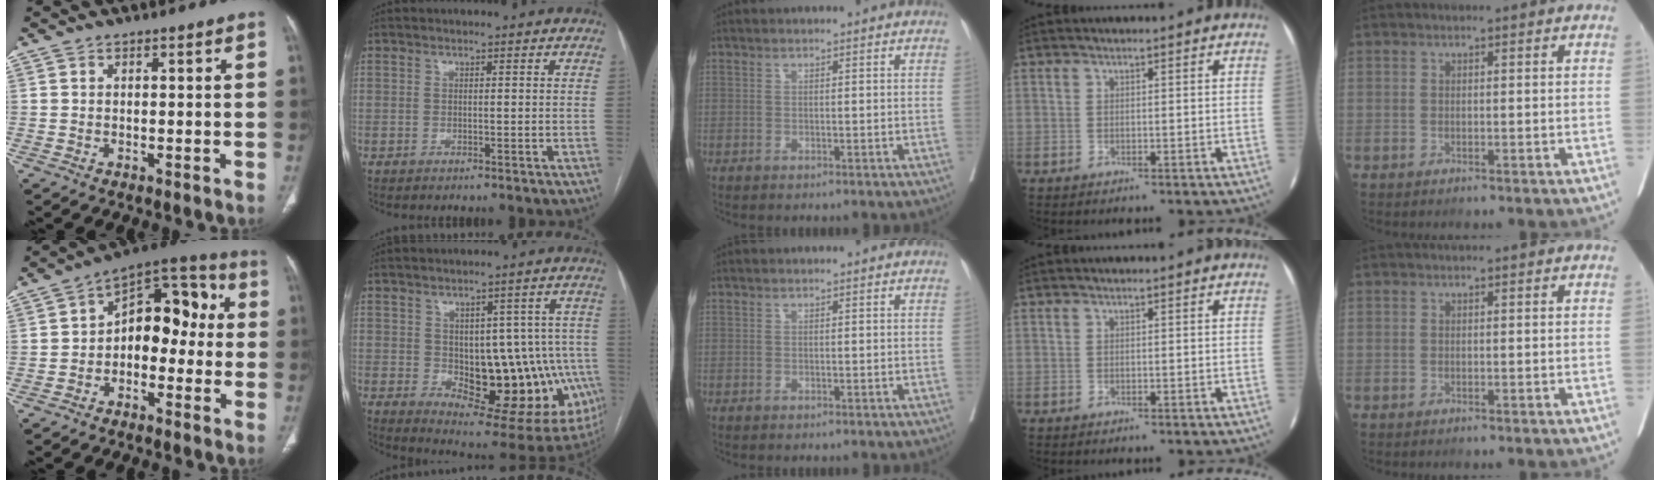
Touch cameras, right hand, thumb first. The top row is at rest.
{"thumb": {"total": 12.6, "force": [-0.6, 8.2, 9.5], "torque": [-0.090, 0.051, -0.028]}, "index": {"total": 19.7, "force": [-3.3, 10.4, 16.4], "torque": [-0.161, 0.019, -0.013]}}